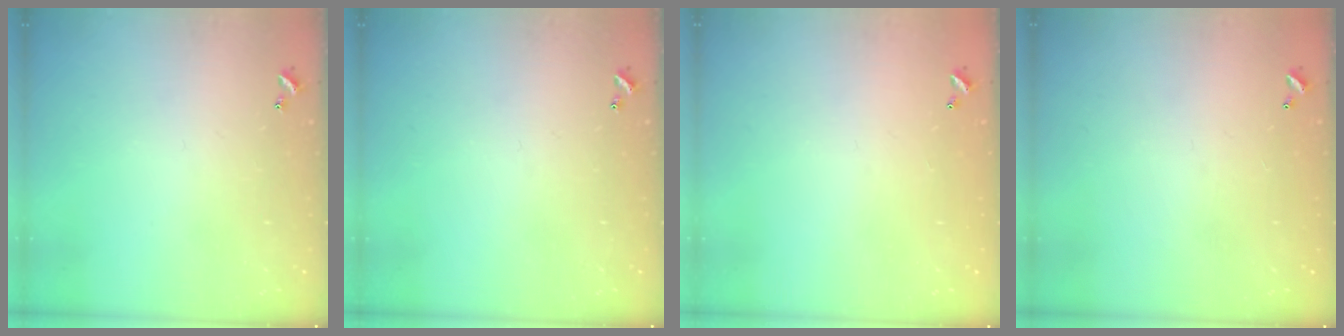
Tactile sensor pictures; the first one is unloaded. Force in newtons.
{"total": 0.0}
{"total": 3.0, "press": 3.0, "slide": 0.1}
{"total": 2.9, "press": 2.9, "slide": 0.1}